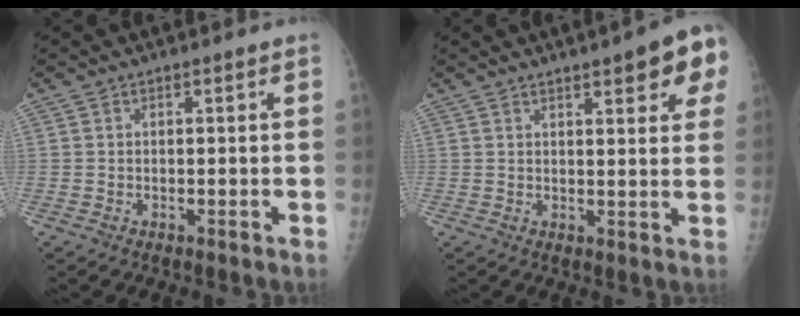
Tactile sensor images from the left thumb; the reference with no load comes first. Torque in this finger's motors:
{"motor_torque": [-0.12, 0.08, 0.16, -0.02, 0.07]}